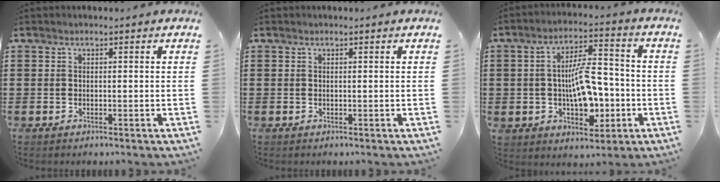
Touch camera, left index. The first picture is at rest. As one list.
[{"total": 0.0}, {"total": 9.4, "force": [-1.4, 5.1, 7.7], "torque": [-0.131, 0.011, -0.028]}]